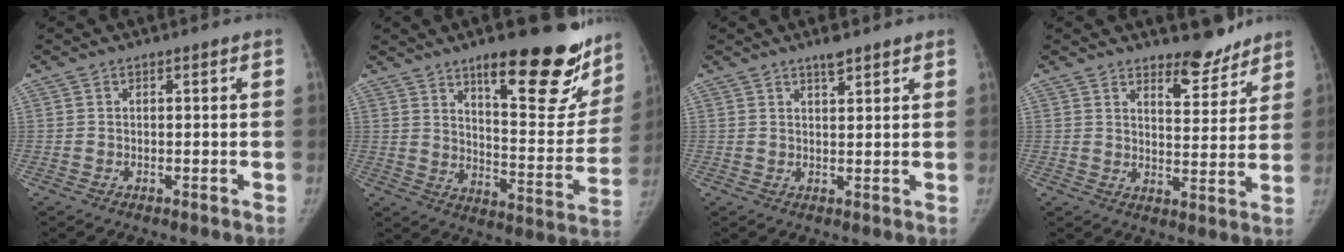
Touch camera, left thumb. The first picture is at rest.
{"total": 22.9, "force": [14.7, 7.2, 15.9], "torque": [-0.156, -0.094, 0.210]}
{"total": 2.8, "force": [2.2, 0.7, 1.6], "torque": [-0.017, -0.014, 0.036]}
{"total": 7.5, "force": [6.4, 2.7, 2.9], "torque": [-0.011, -0.054, 0.099]}